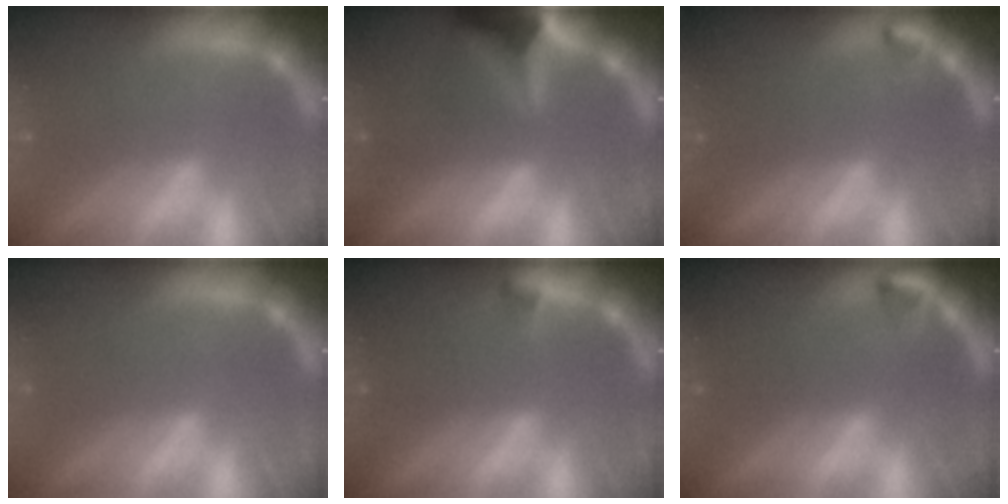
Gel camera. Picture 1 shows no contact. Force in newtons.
{"total": 7.4}
{"total": 0.9}
{"total": 0.0}
{"total": 0.9}
{"total": 1.5}